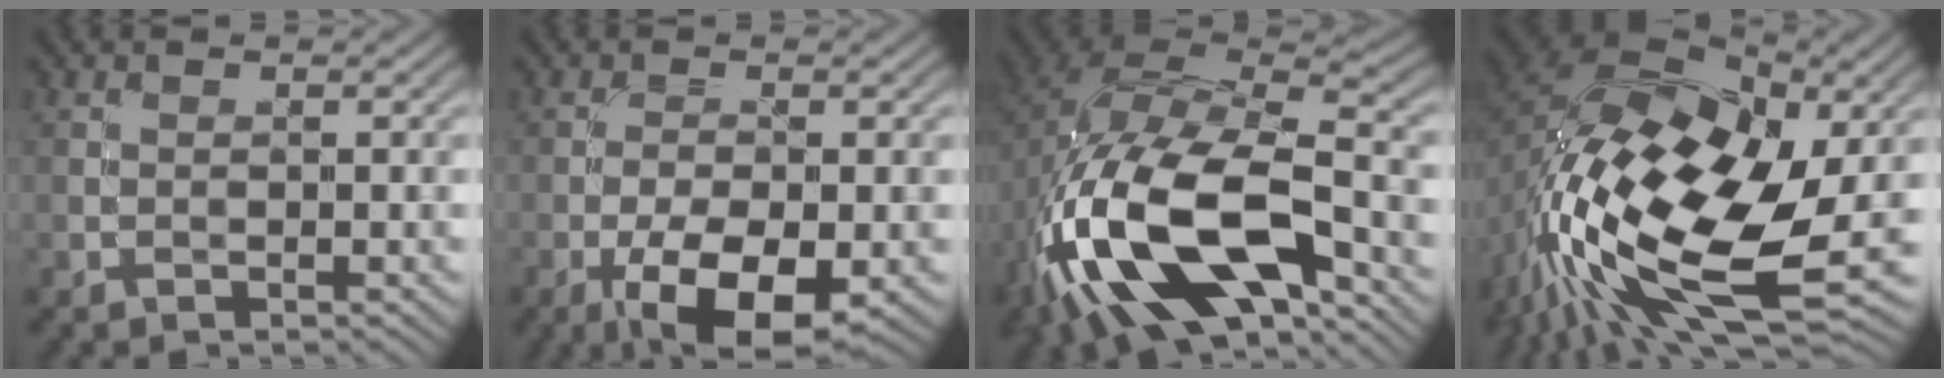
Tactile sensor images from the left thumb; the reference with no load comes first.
{"total": 8.9, "force": [-4.1, 3.6, 7.0], "torque": [-0.128, -0.013, -0.066]}
{"total": 18.4, "force": [-7.1, 9.0, 14.4], "torque": [-0.314, -0.029, -0.115]}
{"total": 18.5, "force": [-4.9, 10.6, 14.3], "torque": [-0.308, -0.031, -0.086]}